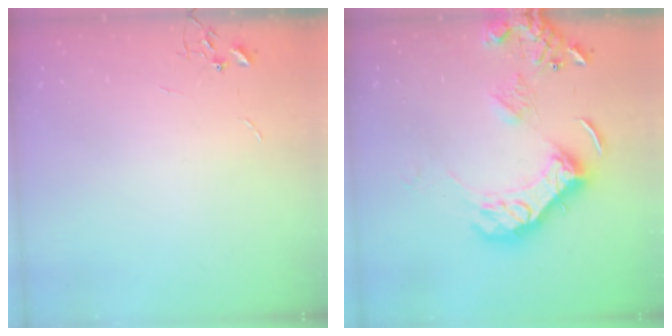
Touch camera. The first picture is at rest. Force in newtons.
{"total": 18.3, "press": 18.2, "slide": 2.0}